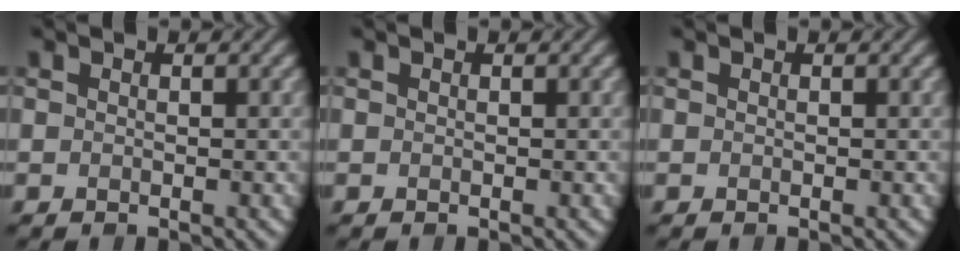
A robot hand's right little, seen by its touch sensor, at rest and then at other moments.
{"total": 0.0}
{"total": 0.0}